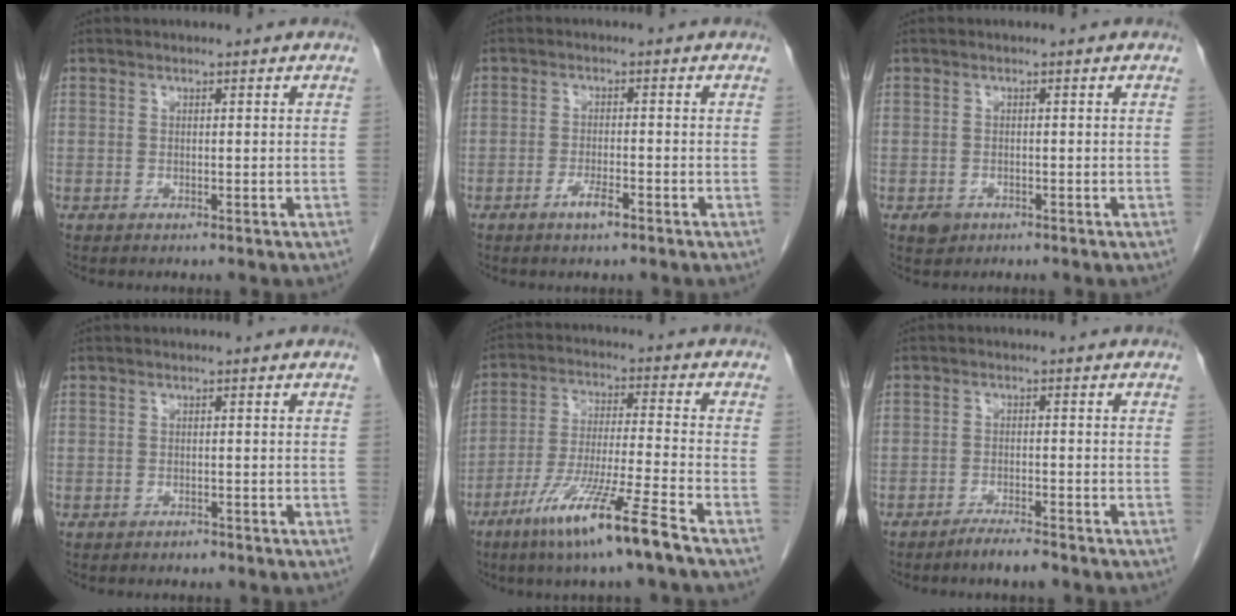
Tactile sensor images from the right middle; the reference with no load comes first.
{"total": 2.9, "force": [-1.8, 0.6, 2.2], "torque": [-0.039, 0.001, -0.030]}
{"total": 1.8, "force": [-1.0, 1.4, 0.6], "torque": [-0.009, 0.003, -0.009]}
{"total": 0.8, "force": [-0.6, 0.4, 0.2], "torque": [-0.006, 0.001, -0.009]}
{"total": 12.6, "force": [-8.0, -0.9, 9.7], "torque": [-0.188, -0.035, -0.149]}
{"total": 3.1, "force": [-2.6, 0.2, 1.6], "torque": [-0.031, -0.003, -0.045]}